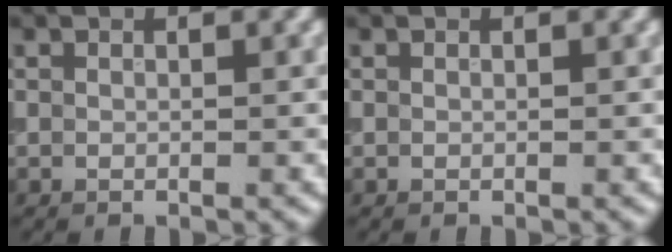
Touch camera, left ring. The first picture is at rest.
{"total": 0.0}